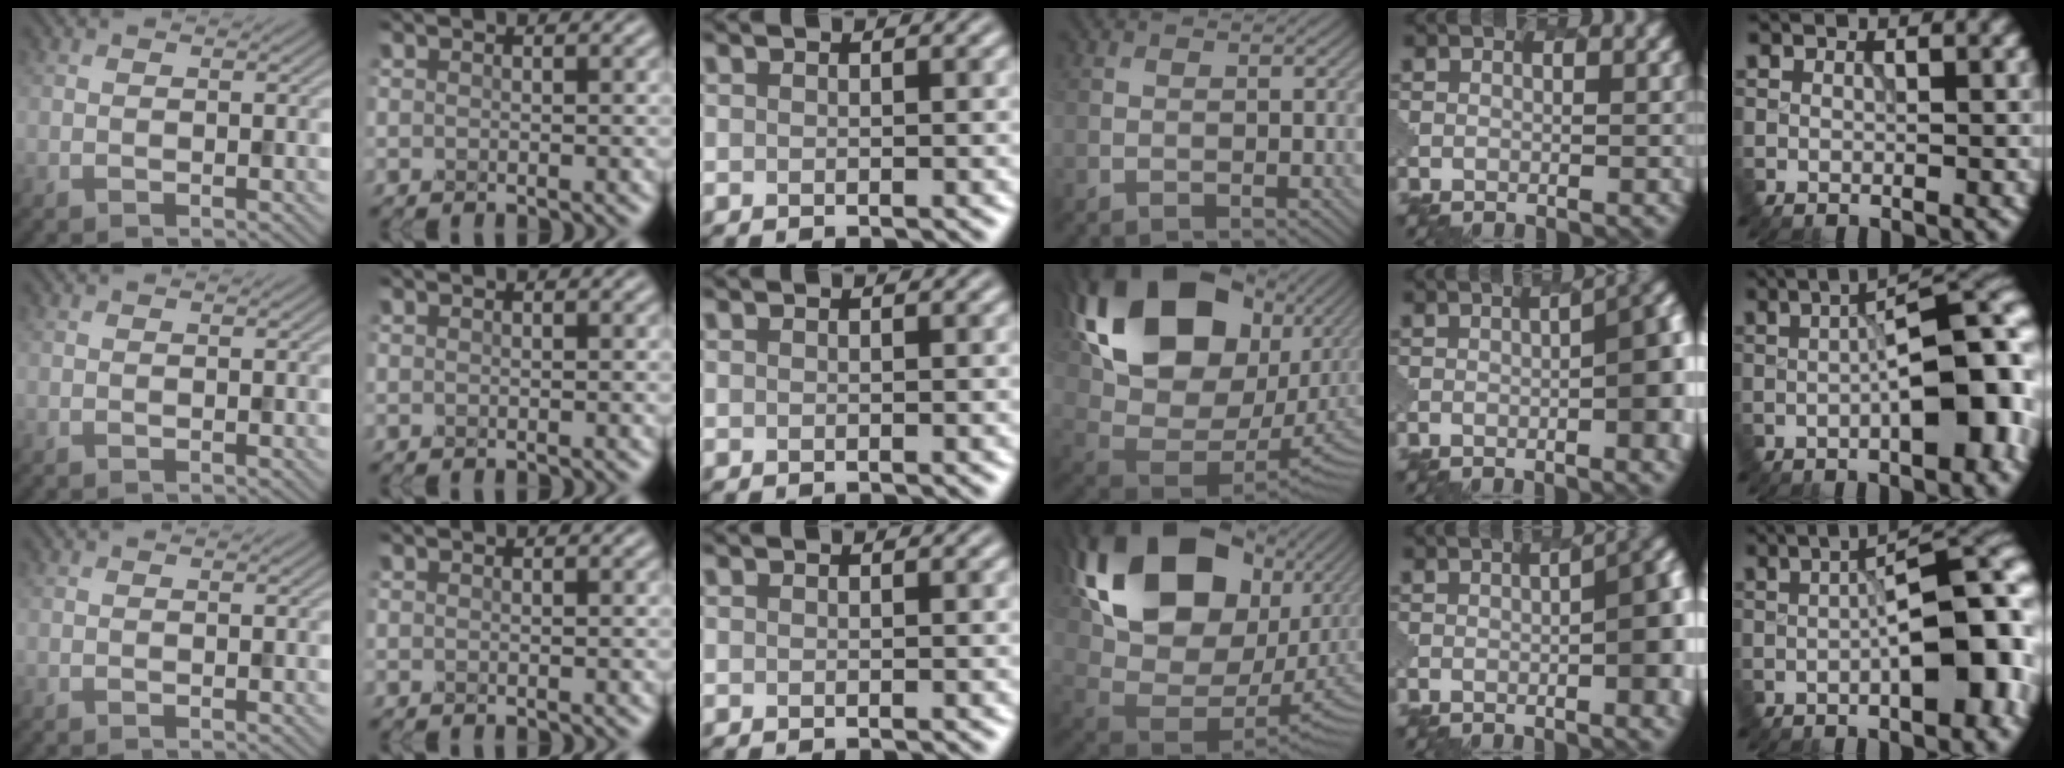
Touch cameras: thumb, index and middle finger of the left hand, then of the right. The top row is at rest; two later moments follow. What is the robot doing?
{"motion": "dispense", "object": "glue stick"}